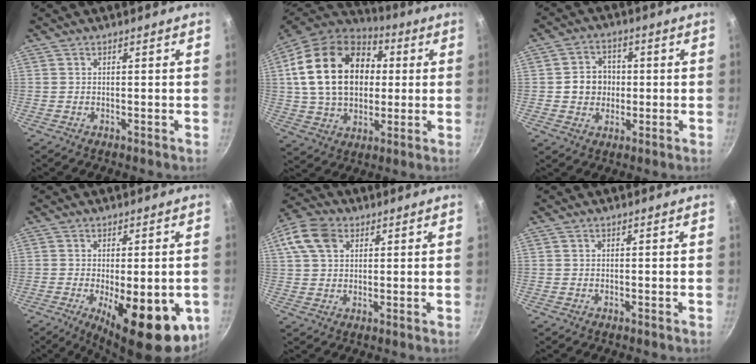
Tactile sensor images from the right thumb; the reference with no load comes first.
{"total": 24.7, "force": [4.2, 17.8, 16.6], "torque": [-0.279, 0.021, 0.074]}
{"total": 7.2, "force": [-0.1, 6.3, 3.4], "torque": [-0.023, 0.009, -0.008]}
{"total": 16.9, "force": [-4.8, 6.3, 14.9], "torque": [-0.182, -0.006, -0.055]}
{"total": 9.6, "force": [3.4, 6.8, 5.8], "torque": [-0.103, 0.011, 0.052]}
{"total": 0.0}